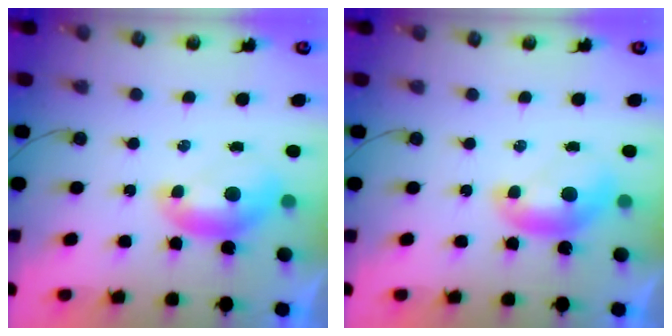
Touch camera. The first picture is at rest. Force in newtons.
{"total": 0.0}